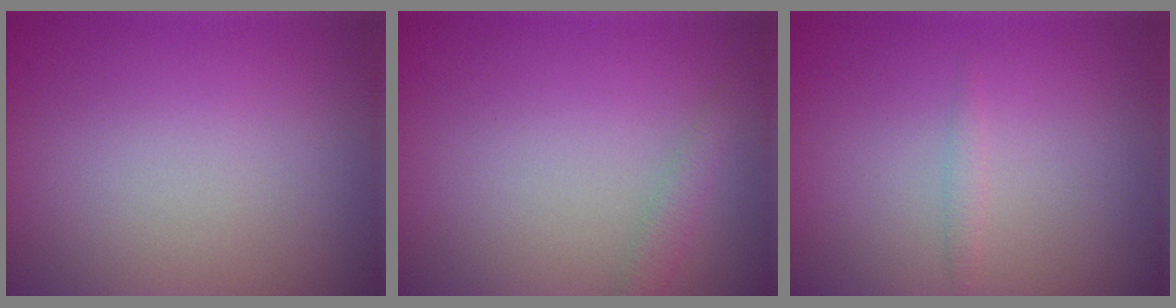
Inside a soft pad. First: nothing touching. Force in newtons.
{"total": 1.2, "press": 1.2, "slide": 0.0}
{"total": 0.7, "press": 0.7, "slide": 0.0}